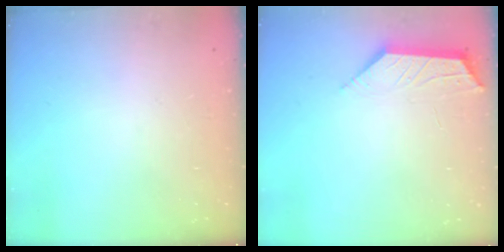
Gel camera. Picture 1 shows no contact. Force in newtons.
{"total": 2.3, "press": 2.3, "slide": 0.5}